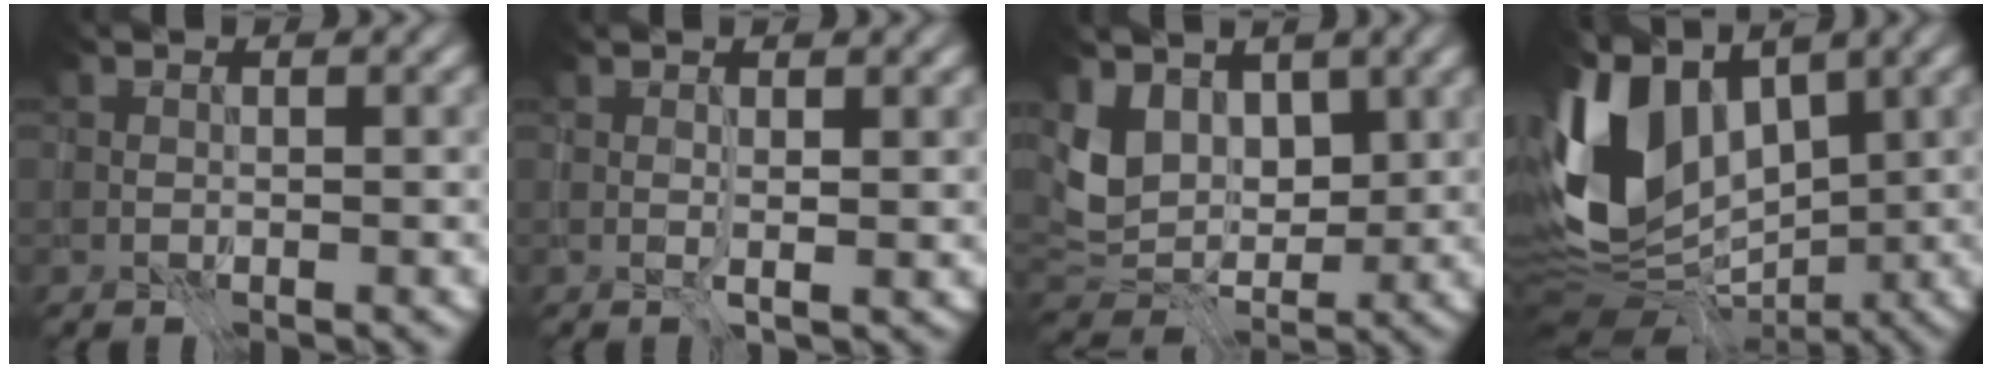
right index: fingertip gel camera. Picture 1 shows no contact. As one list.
[{"total": 1.2, "force": [0.4, 0.1, 1.2], "torque": [-0.018, -0.001, 0.011]}, {"total": 5.1, "force": [2.2, 3.8, 2.7], "torque": [-0.058, -0.014, 0.042]}, {"total": 12.1, "force": [1.7, 8.2, 8.7], "torque": [-0.201, 0.003, 0.023]}]